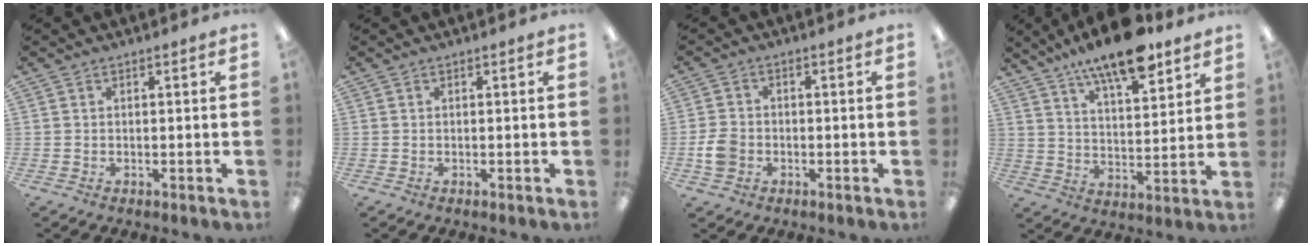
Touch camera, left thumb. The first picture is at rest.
{"total": 0.0}
{"total": 5.2, "force": [-1.5, 4.1, 2.8], "torque": [-0.059, 0.008, -0.027]}
{"total": 14.5, "force": [10.9, 4.6, 8.4], "torque": [-0.132, -0.058, 0.184]}